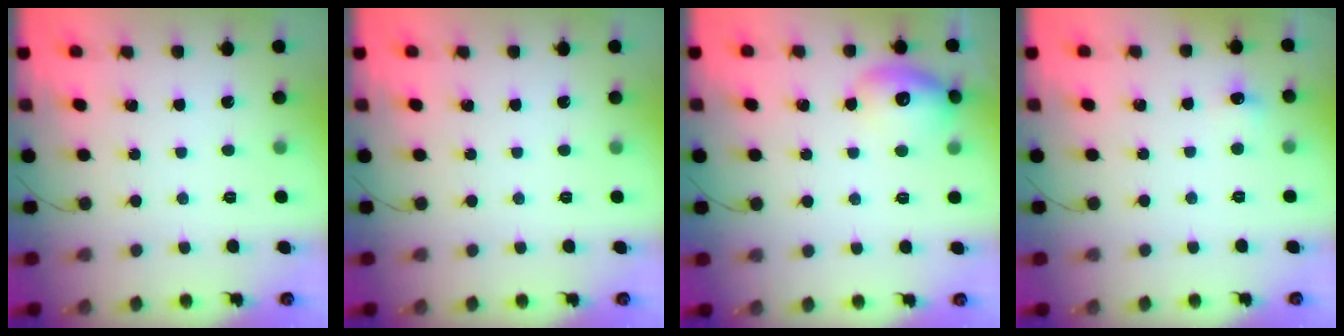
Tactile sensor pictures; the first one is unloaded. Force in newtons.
{"total": 0.0}
{"total": 13.5, "press": 13.4, "slide": 1.1}
{"total": 4.5, "press": 4.3, "slide": 1.3}